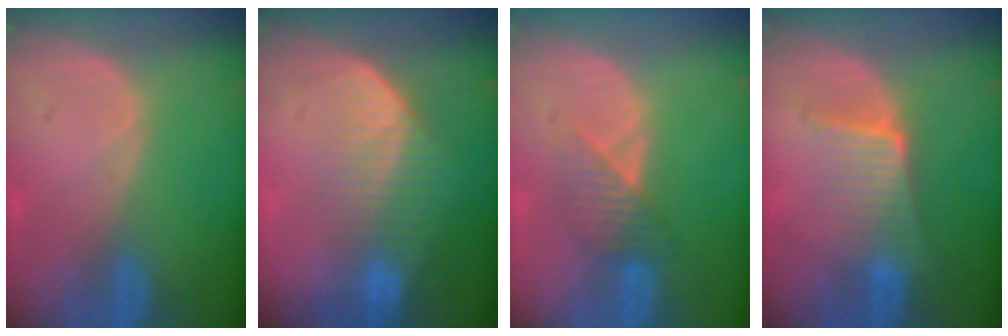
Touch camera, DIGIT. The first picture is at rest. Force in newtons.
{"total": 7.2, "press": 6.1, "slide": 3.8}
{"total": 3.8, "press": 3.4, "slide": 1.5}
{"total": 6.5, "press": 5.6, "slide": 3.2}